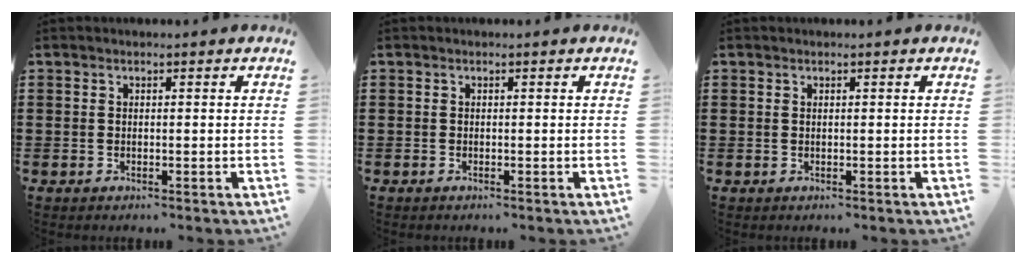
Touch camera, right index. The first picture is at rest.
{"total": 0.0}
{"total": 0.0}